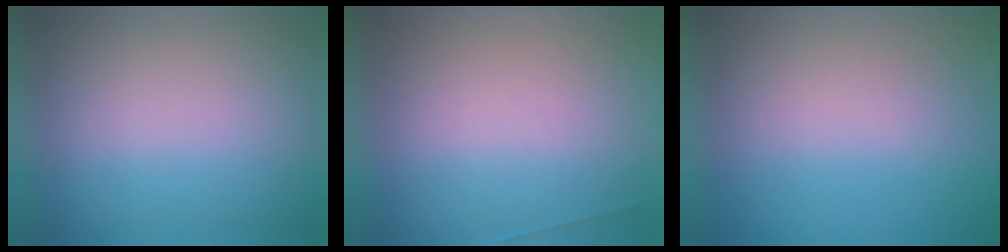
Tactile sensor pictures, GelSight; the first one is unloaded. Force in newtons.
{"total": 6.8}
{"total": 5.0}